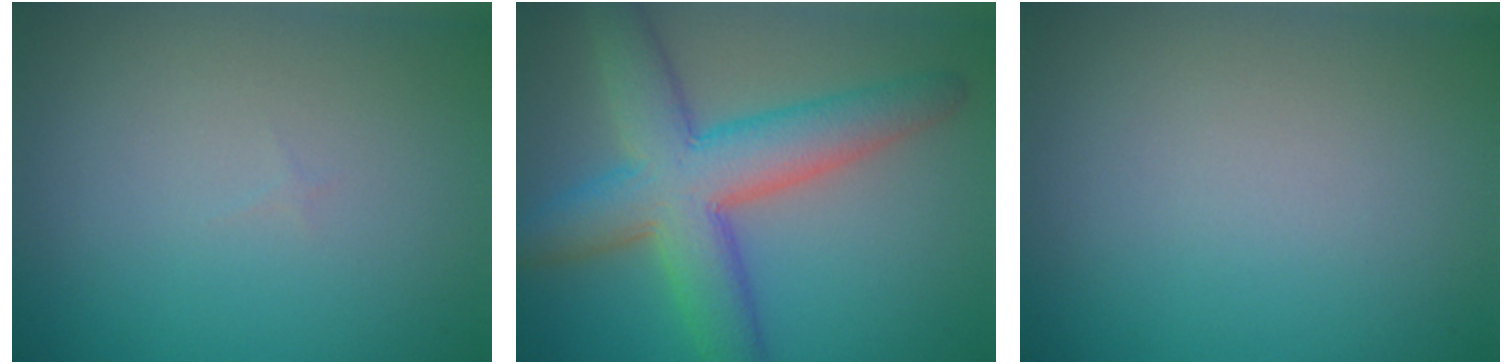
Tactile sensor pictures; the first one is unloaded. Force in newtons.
{"total": 8.1, "press": 8.1, "slide": 0.4}
{"total": 0.0}